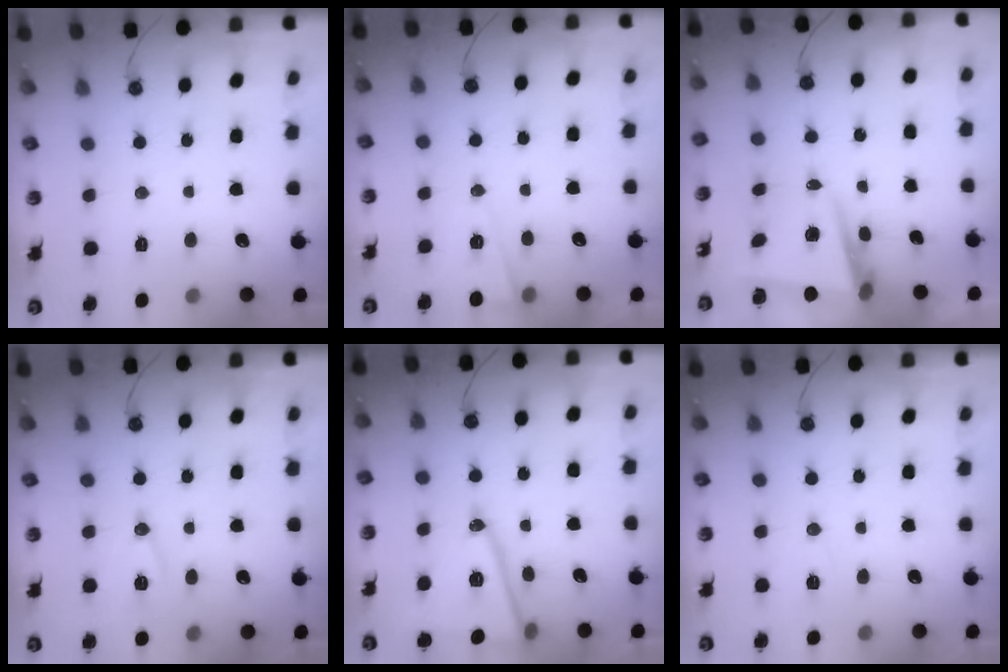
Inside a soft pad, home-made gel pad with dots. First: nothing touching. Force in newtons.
{"total": 6.0, "press": 4.2, "slide": 4.4}
{"total": 7.5, "press": 7.2, "slide": 2.2}
{"total": 9.4, "press": 8.7, "slide": 3.5}
{"total": 14.8, "press": 14.3, "slide": 3.9}
{"total": 5.9, "press": 4.0, "slide": 4.4}